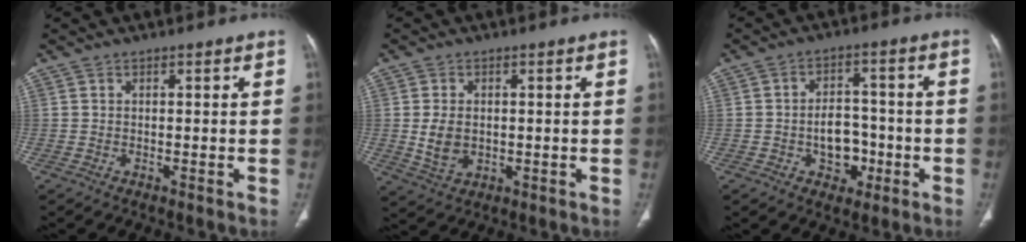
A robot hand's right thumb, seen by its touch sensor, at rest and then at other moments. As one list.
[{"total": 5.6, "force": [0.0, 3.9, 4.0], "torque": [-0.071, -0.004, 0.011]}, {"total": 7.6, "force": [-2.2, 5.6, 4.6], "torque": [-0.036, 0.026, -0.032]}]